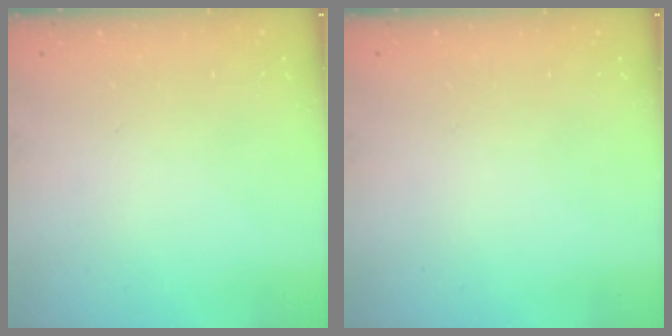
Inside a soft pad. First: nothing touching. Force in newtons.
{"total": 0.0}